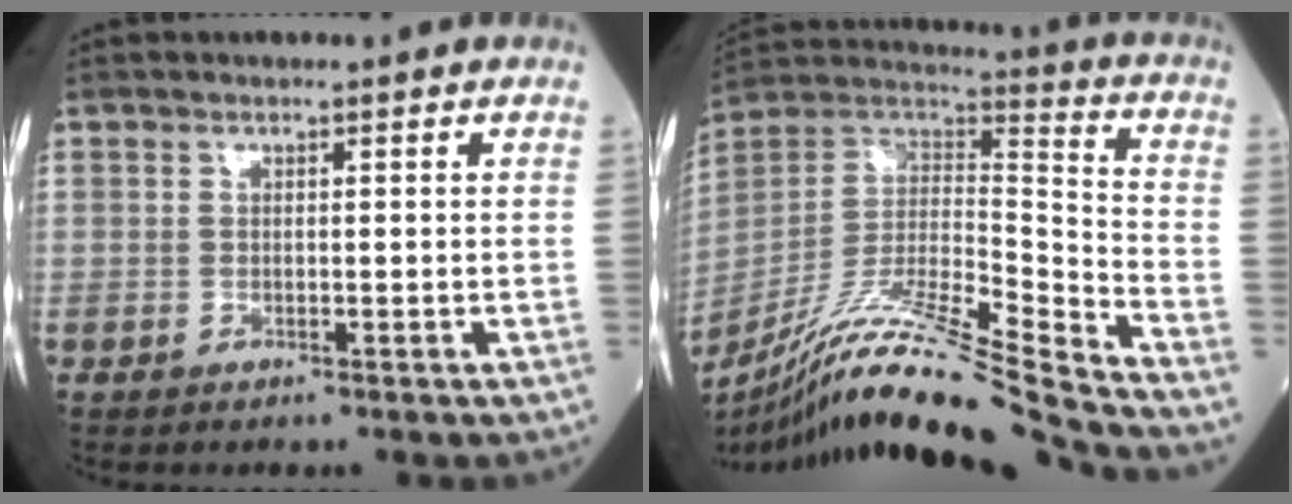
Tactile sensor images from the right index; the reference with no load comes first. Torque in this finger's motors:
{"motor_torque": [-0.34, -0.55, 0.36, 0.09]}